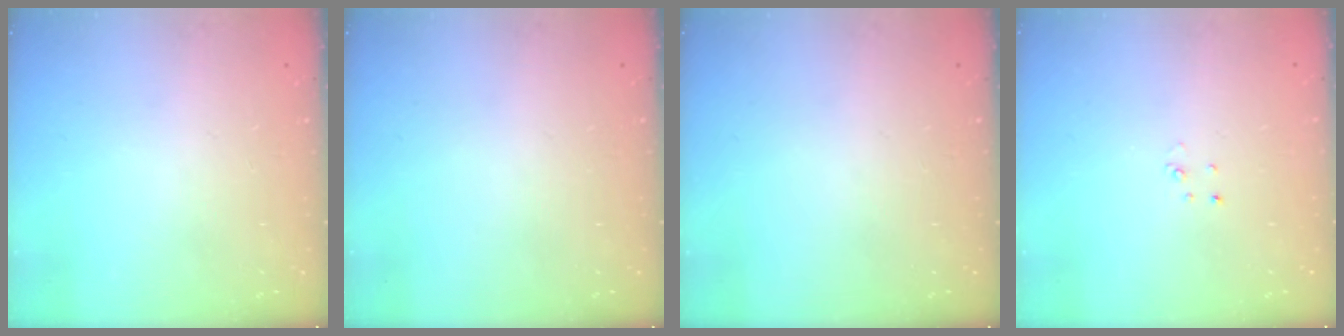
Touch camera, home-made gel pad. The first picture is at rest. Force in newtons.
{"total": 0.0}
{"total": 0.0}
{"total": 2.0, "press": 2.0, "slide": 0.2}